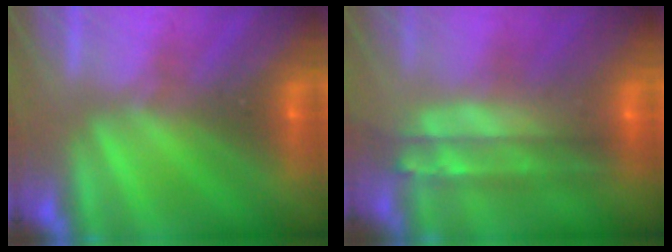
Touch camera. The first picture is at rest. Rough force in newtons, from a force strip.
{"total": 8.5}